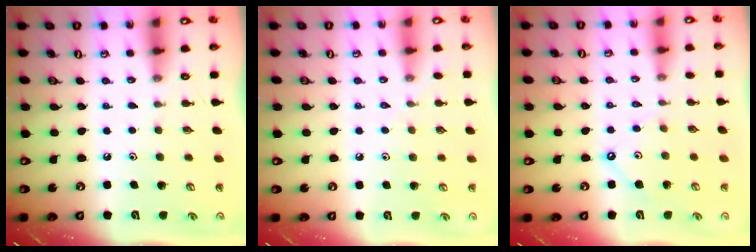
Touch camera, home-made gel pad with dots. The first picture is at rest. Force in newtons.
{"total": 4.4, "press": 4.4, "slide": 0.7}
{"total": 3.4, "press": 3.3, "slide": 0.5}